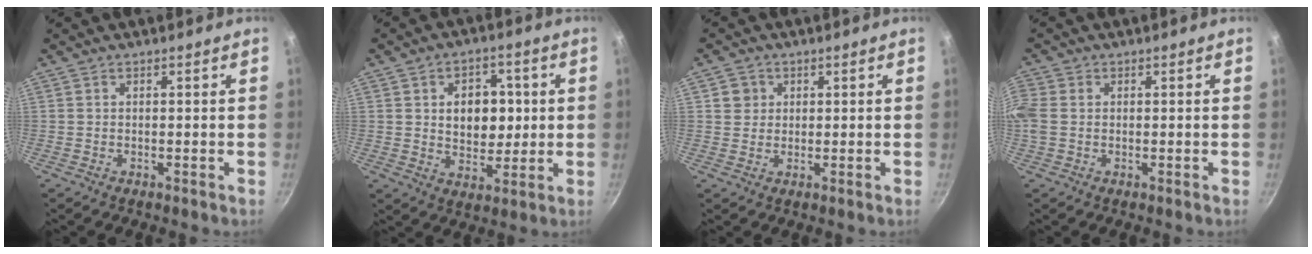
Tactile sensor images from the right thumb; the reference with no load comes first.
{"total": 10.2, "force": [1.5, 7.4, 6.9], "torque": [-0.060, -0.004, 0.026]}
{"total": 3.2, "force": [0.9, 3.1, 0.6], "torque": [0.010, 0.005, 0.010]}
{"total": 4.2, "force": [0.2, 3.1, 2.8], "torque": [-0.063, 0.004, 0.000]}